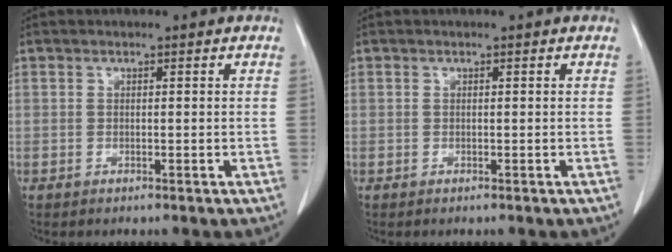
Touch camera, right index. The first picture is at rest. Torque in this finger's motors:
{"motor_torque": [-0.21, 0.06, -0.50, -0.09]}